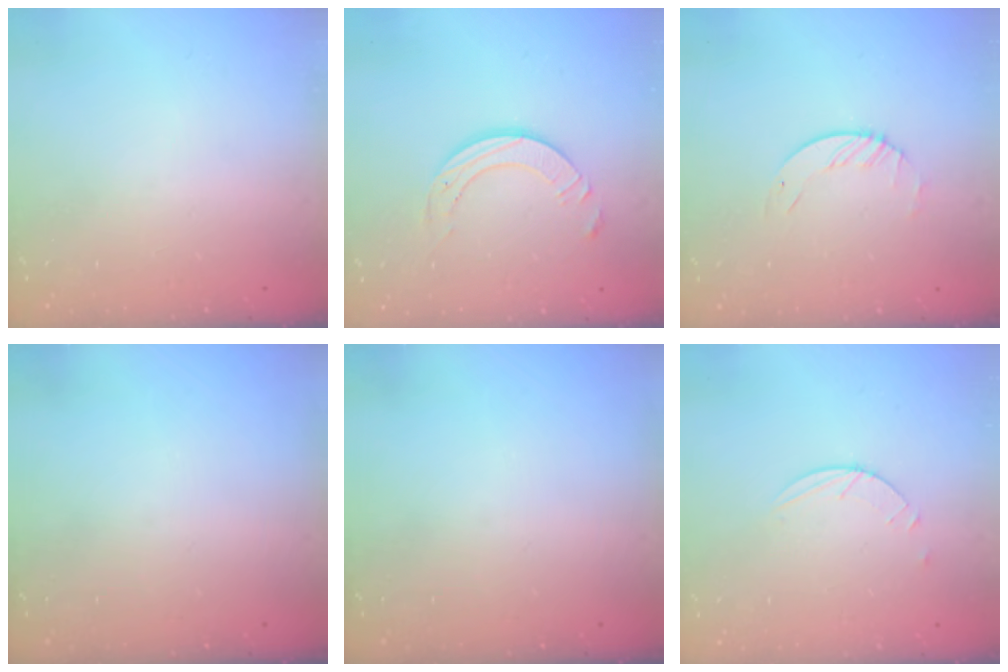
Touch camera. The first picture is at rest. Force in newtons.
{"total": 8.8, "press": 8.7, "slide": 0.9}
{"total": 1.7, "press": 1.7, "slide": 0.2}
{"total": 0.0}
{"total": 0.0}
{"total": 2.5, "press": 2.4, "slide": 0.3}